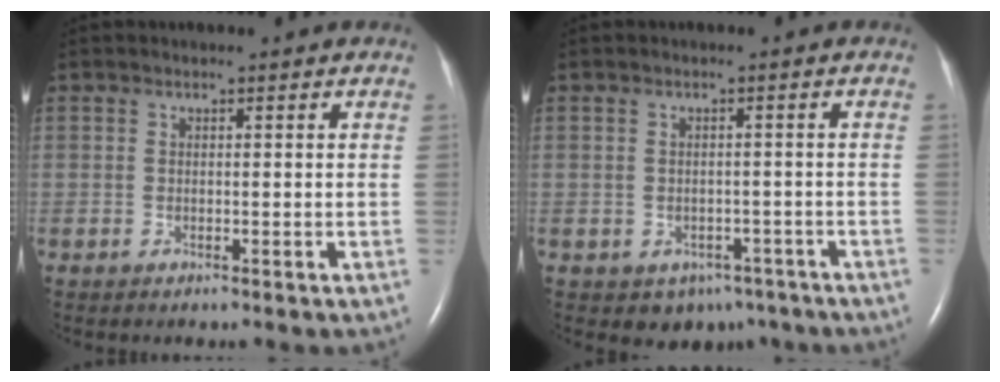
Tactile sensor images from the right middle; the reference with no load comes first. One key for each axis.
{"total": 4.5, "fx": -2.9, "fy": 3.1, "fz": 1.4, "tx": -0.011, "ty": 0.008, "tz": -0.032}